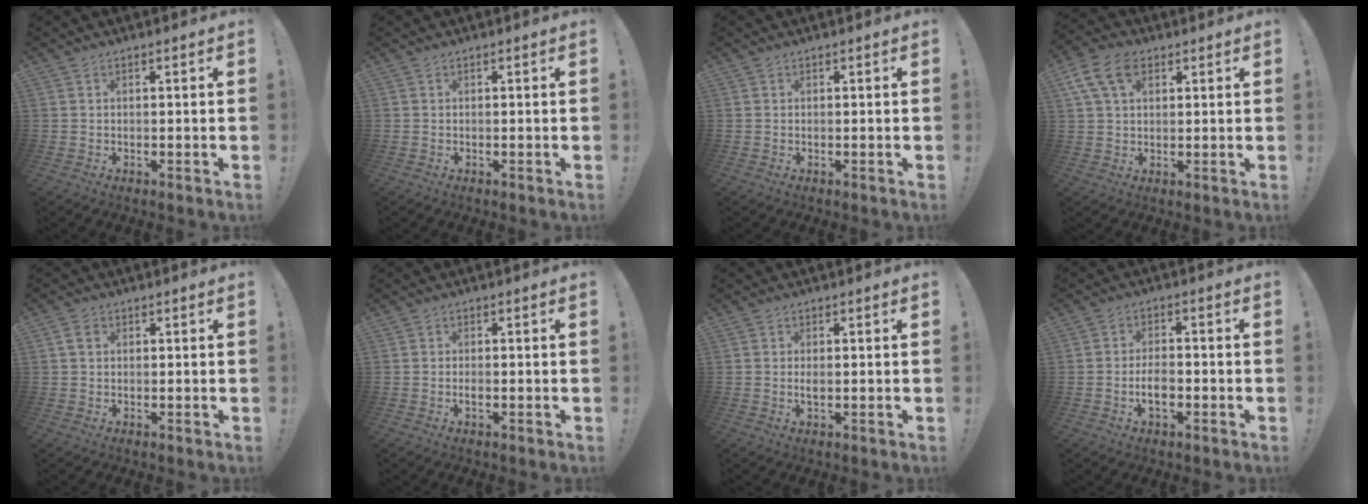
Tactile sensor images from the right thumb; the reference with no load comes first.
{"total": 0.0}
{"total": 0.0}
{"total": 10.6, "force": [4.6, 6.6, 6.9], "torque": [-0.119, -0.004, 0.087]}
{"total": 3.0, "force": [1.1, 2.2, 1.6], "torque": [-0.027, 0.004, 0.020]}
{"total": 1.1, "force": [-0.5, 0.3, 0.9], "torque": [-0.009, -0.003, -0.010]}
{"total": 1.6, "force": [0.0, 0.6, 1.4], "torque": [-0.021, -0.001, -0.001]}
{"total": 5.4, "force": [-1.8, 2.9, 4.2], "torque": [-0.075, 0.005, -0.034]}